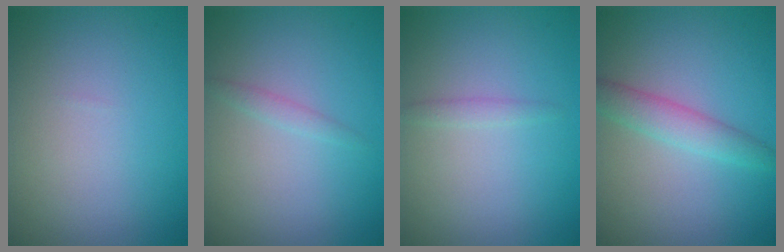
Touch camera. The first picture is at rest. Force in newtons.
{"total": 0.9, "press": 0.9, "slide": 0.1}
{"total": 0.8, "press": 0.8, "slide": 0.1}
{"total": 2.7, "press": 2.7, "slide": 0.1}